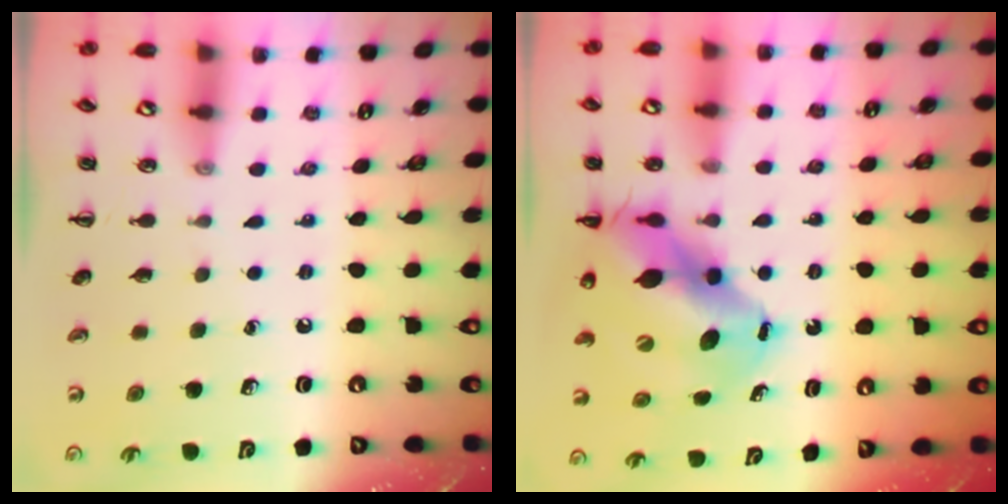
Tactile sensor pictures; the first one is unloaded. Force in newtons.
{"total": 14.1, "press": 13.6, "slide": 3.7}